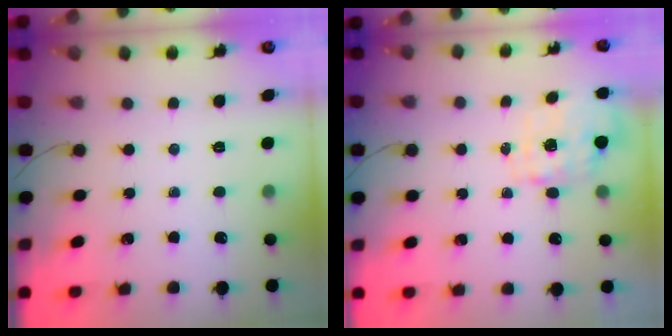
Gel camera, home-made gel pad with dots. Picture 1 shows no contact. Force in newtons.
{"total": 1.5, "press": 1.5, "slide": 0.5}